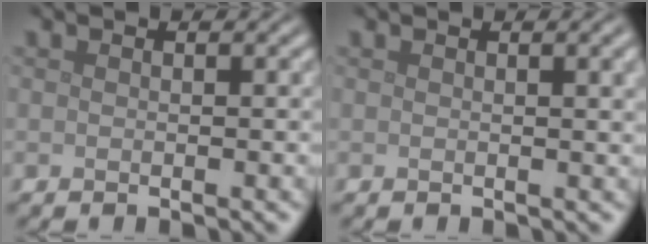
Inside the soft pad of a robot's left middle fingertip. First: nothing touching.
{"total": 2.6, "force": [0.8, 0.9, 2.3], "torque": [-0.019, 0.004, 0.011]}